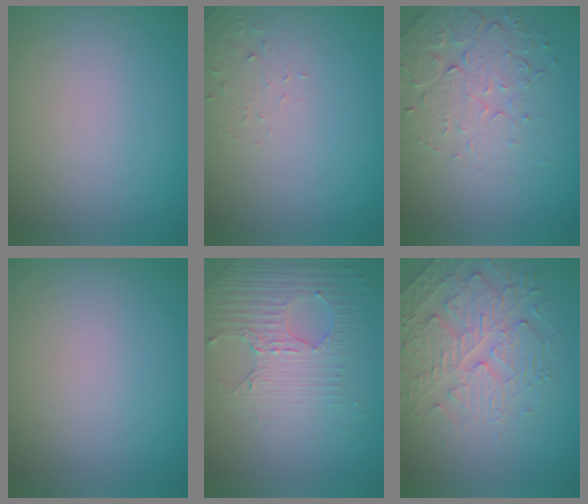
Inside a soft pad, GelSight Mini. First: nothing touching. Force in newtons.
{"total": 1.6, "press": 1.6, "slide": 0.4}
{"total": 5.0, "press": 3.5, "slide": 3.6}
{"total": 0.0}
{"total": 4.9, "press": 3.2, "slide": 3.7}
{"total": 4.8, "press": 3.6, "slide": 3.2}